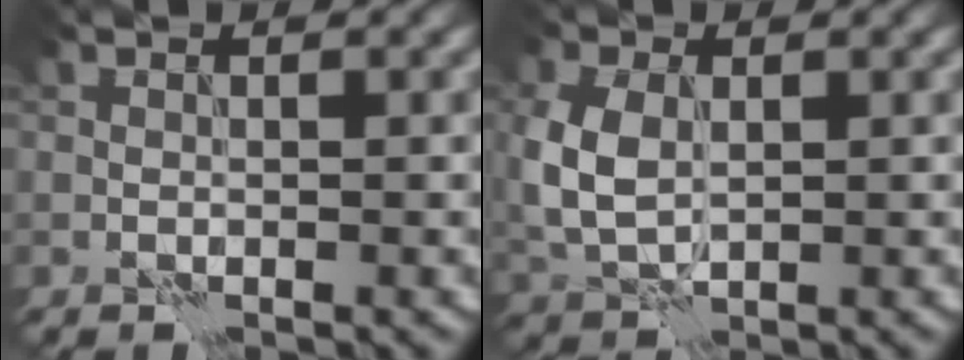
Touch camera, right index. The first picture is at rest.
{"total": 5.2, "force": [0.4, 3.5, 3.8], "torque": [-0.101, 0.003, 0.009]}